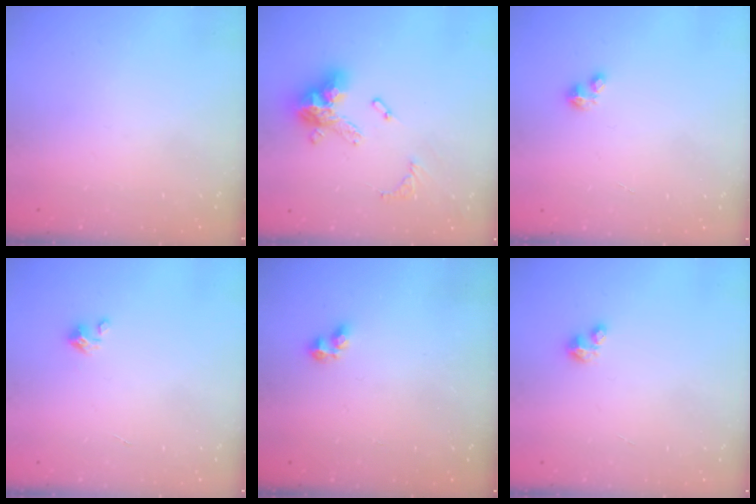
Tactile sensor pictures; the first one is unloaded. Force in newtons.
{"total": 14.6, "press": 14.6, "slide": 1.6}
{"total": 0.9, "press": 0.9, "slide": 0.1}
{"total": 1.5, "press": 1.5, "slide": 0.1}
{"total": 2.8, "press": 2.7, "slide": 0.5}
{"total": 2.5, "press": 2.5, "slide": 0.3}